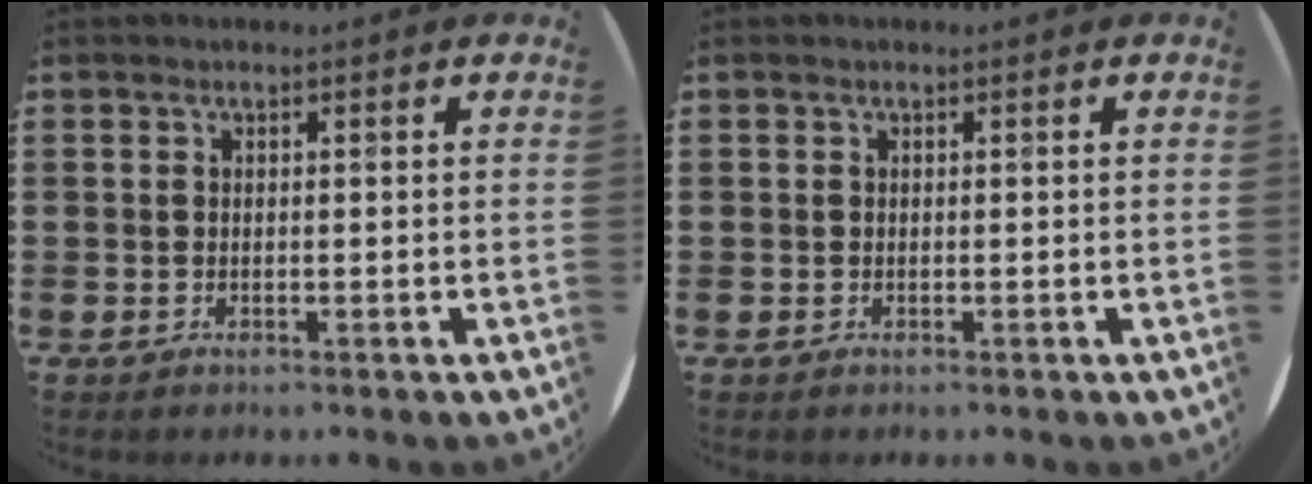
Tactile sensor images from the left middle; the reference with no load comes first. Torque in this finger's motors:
{"motor_torque": [-0.07, -0.07, 0.00, 0.00]}